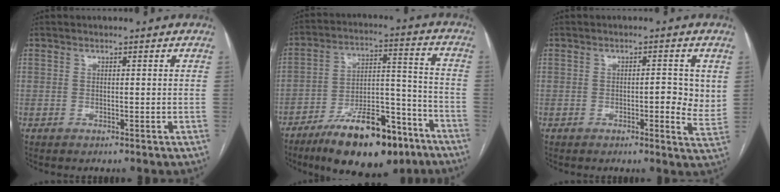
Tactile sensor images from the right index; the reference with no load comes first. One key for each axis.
{"total": 18.4, "fx": -12.6, "fy": 6.2, "fz": 11.9, "tx": -0.179, "ty": 0.030, "tz": -0.202}
{"total": 5.0, "fx": 0.3, "fy": 1.5, "fz": 4.8, "tx": -0.057, "ty": -0.003, "tz": 0.000}